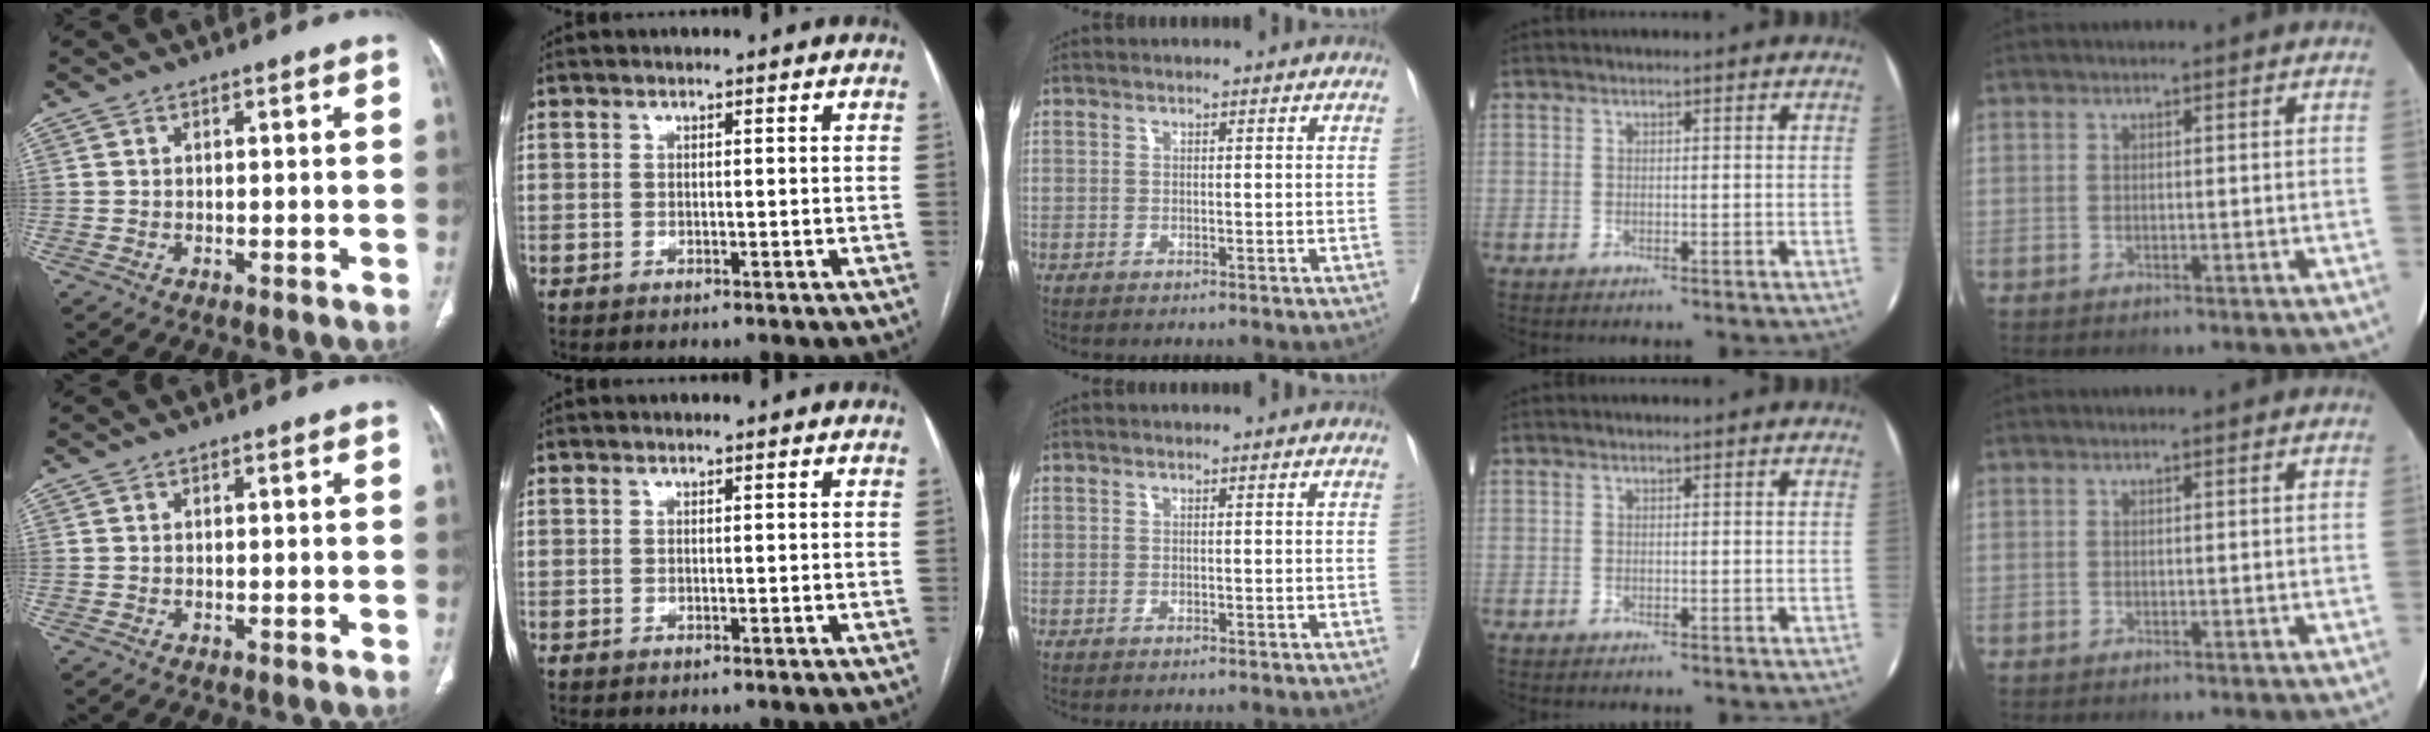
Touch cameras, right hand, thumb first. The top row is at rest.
{}